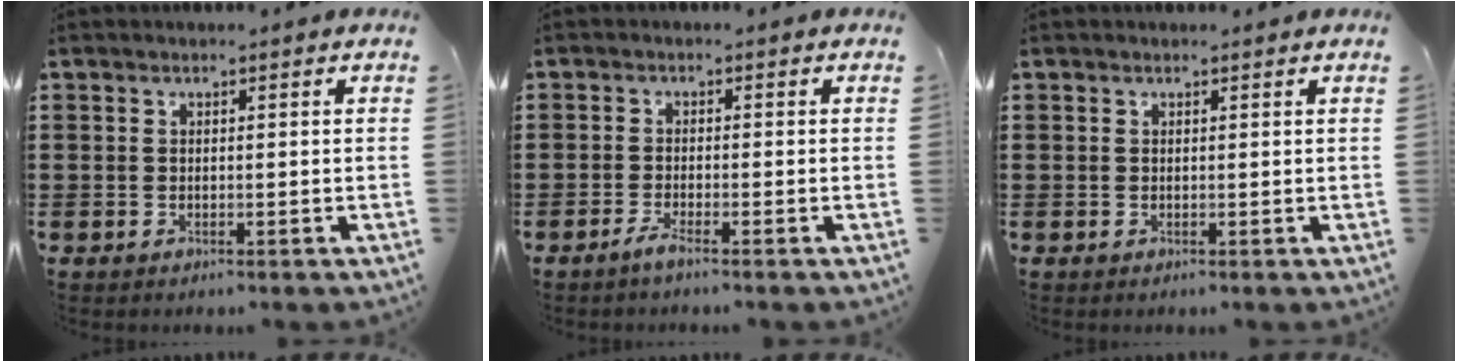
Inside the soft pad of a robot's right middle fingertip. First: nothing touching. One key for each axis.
{"total": 1.8, "fx": -1.5, "fy": 0.1, "fz": 1.1, "tx": -0.025, "ty": -0.003, "tz": -0.030}
{"total": 0.0}